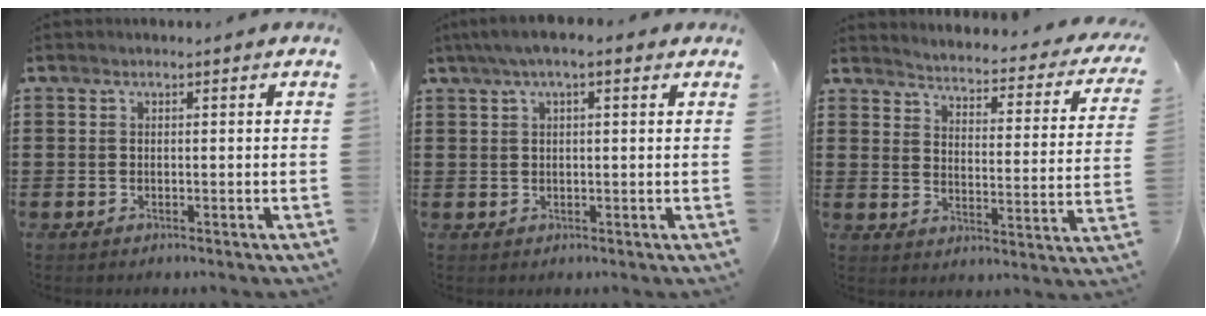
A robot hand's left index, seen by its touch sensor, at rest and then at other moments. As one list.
[{"total": 3.4, "force": [1.6, 0.6, 2.9], "torque": [-0.058, 0.004, 0.027]}, {"total": 2.8, "force": [2.8, -0.3, 0.5], "torque": [-0.031, -0.034, 0.038]}]